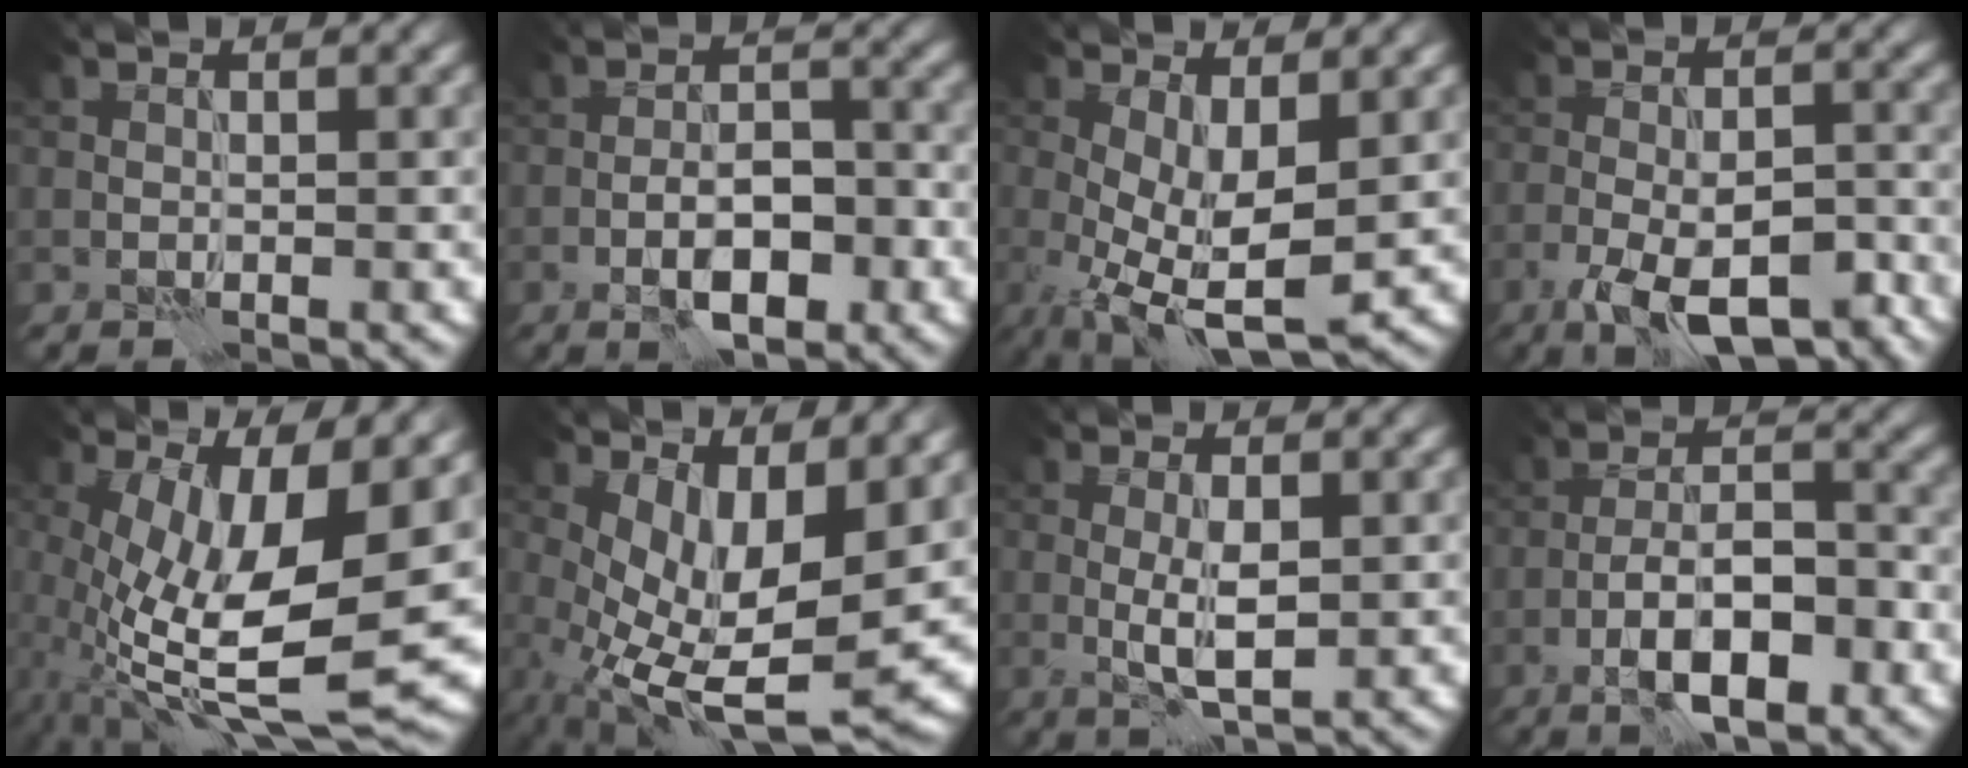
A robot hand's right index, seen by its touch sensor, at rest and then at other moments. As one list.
[{"total": 4.8, "force": [-2.4, 1.8, 3.8], "torque": [-0.056, 0.006, -0.042]}, {"total": 7.9, "force": [-1.7, 3.1, 7.1], "torque": [-0.141, -0.016, -0.024]}, {"total": 9.2, "force": [-5.7, 3.3, 6.4], "torque": [-0.103, -0.007, -0.093]}, {"total": 13.4, "force": [-1.6, 4.6, 12.5], "torque": [-0.234, -0.019, -0.020]}, {"total": 9.3, "force": [-0.1, 3.8, 8.5], "torque": [-0.165, -0.021, 0.005]}, {"total": 3.2, "force": [-0.3, 0.8, 3.1], "torque": [-0.057, -0.004, -0.003]}, {"total": 6.5, "force": [-3.4, 2.0, 5.2], "torque": [-0.083, 0.009, -0.061]}]